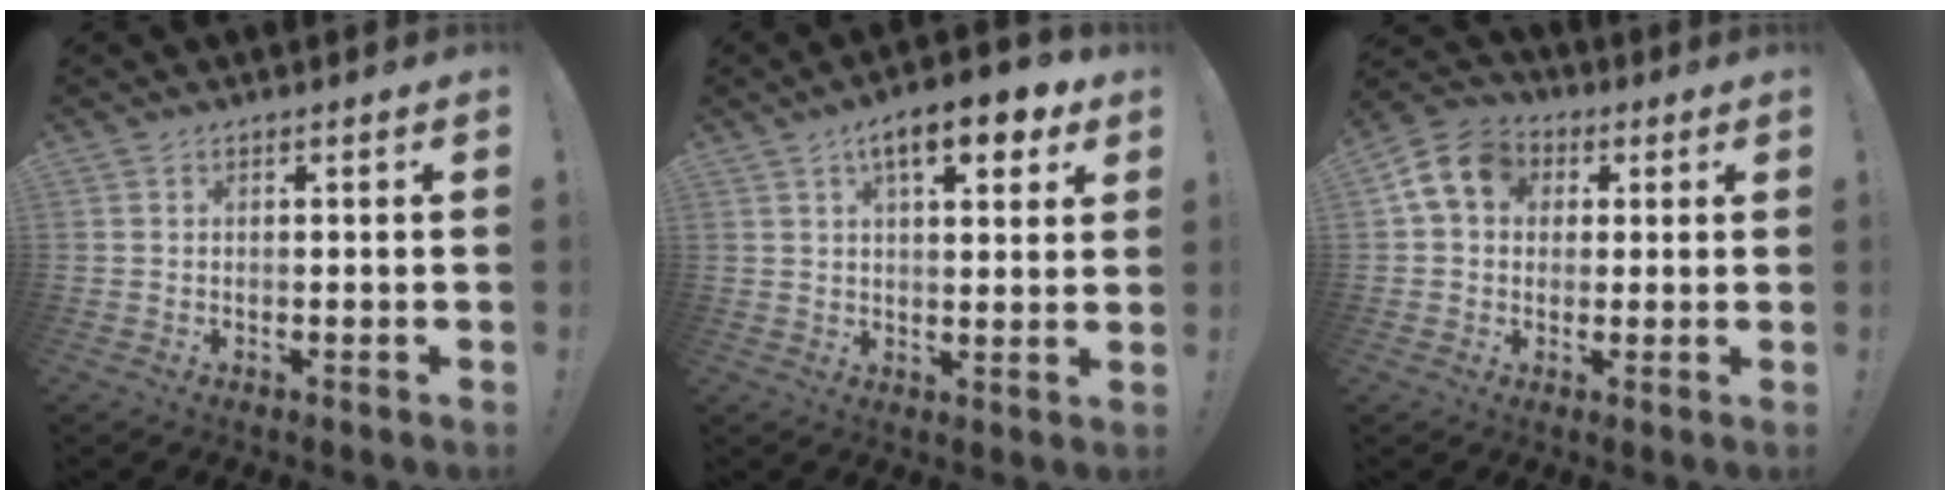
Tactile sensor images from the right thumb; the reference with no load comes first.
{"total": 11.3, "force": [5.8, 4.0, 8.9], "torque": [-0.131, -0.015, 0.092]}
{"total": 11.4, "force": [3.2, 9.1, 6.0], "torque": [-0.091, 0.005, 0.068]}